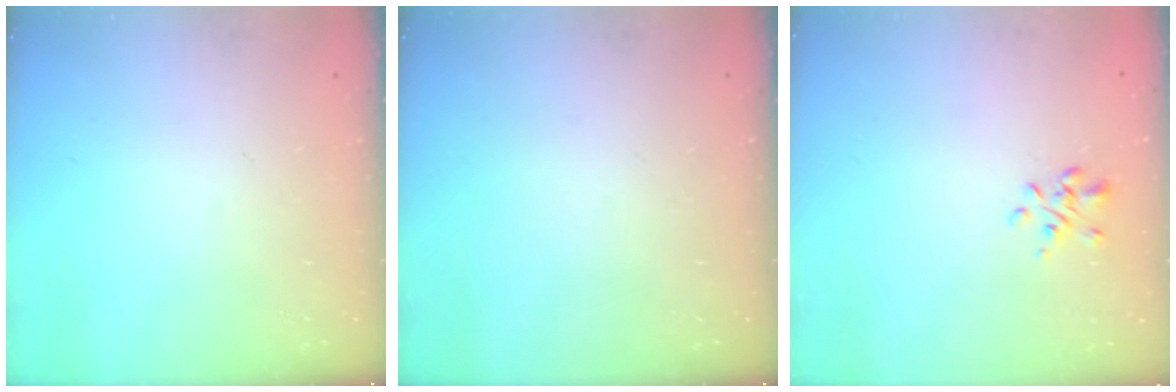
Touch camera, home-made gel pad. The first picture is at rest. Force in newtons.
{"total": 0.0}
{"total": 1.6, "press": 1.3, "slide": 0.8}